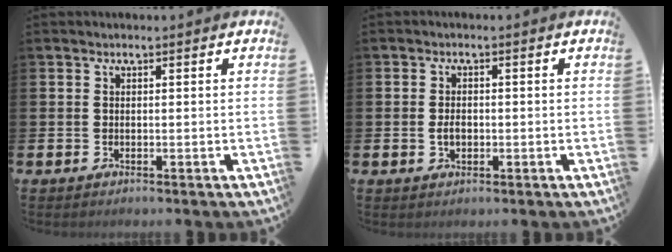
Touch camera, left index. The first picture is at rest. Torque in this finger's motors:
{"motor_torque": [0.02, 0.01, 0.01, 0.03]}